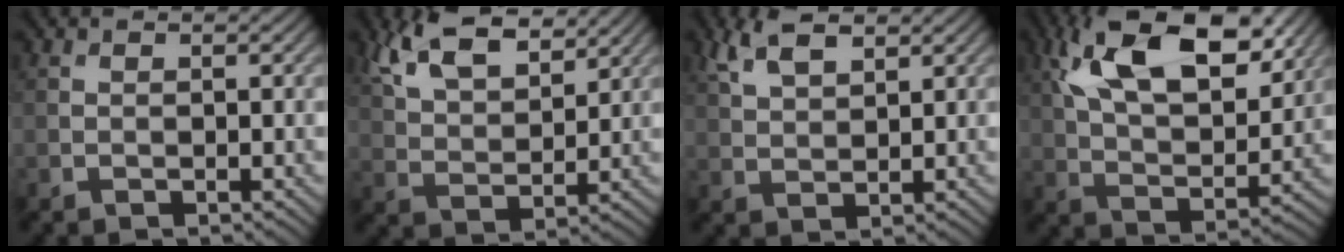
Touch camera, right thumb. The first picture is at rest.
{"total": 9.5, "force": [6.3, 4.0, 5.9], "torque": [-0.136, 0.008, 0.121]}
{"total": 5.2, "force": [3.3, 2.1, 3.5], "torque": [-0.088, 0.007, 0.070]}
{"total": 16.9, "force": [8.4, 8.0, 12.3], "torque": [-0.240, 0.008, 0.132]}